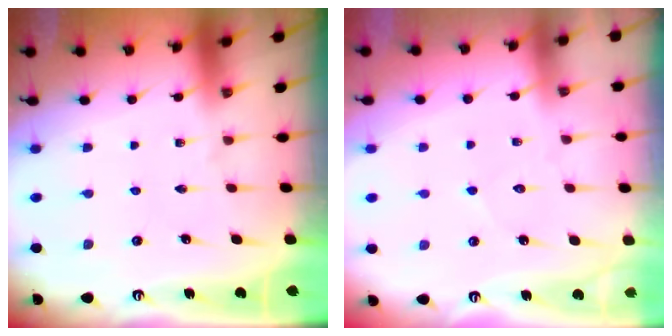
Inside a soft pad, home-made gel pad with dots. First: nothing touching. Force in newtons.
{"total": 3.6, "press": 3.5, "slide": 0.3}